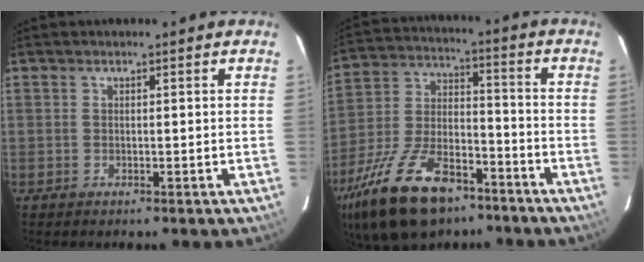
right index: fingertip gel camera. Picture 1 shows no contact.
{"total": 22.9, "force": [-14.6, 10.8, 14.0], "torque": [-0.286, -0.013, -0.244]}